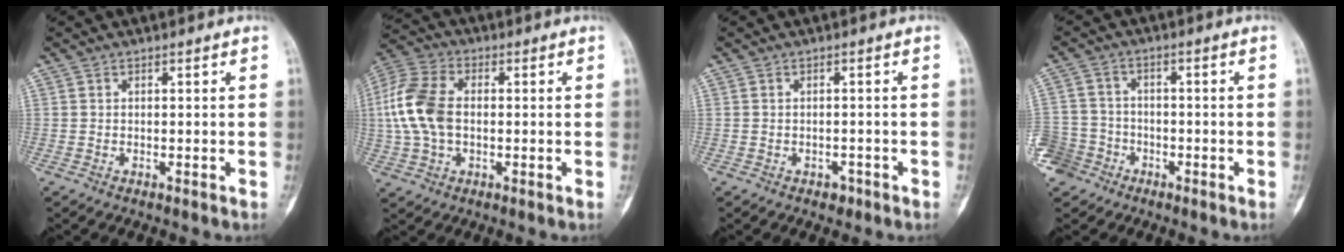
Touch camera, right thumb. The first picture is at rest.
{"total": 12.3, "force": [0.2, 7.9, 9.5], "torque": [-0.206, 0.020, -0.001]}
{"total": 1.6, "force": [-1.0, 1.1, 0.7], "torque": [-0.006, 0.008, -0.011]}
{"total": 8.5, "force": [-4.9, 6.8, 1.1], "torque": [-0.021, 0.033, -0.093]}